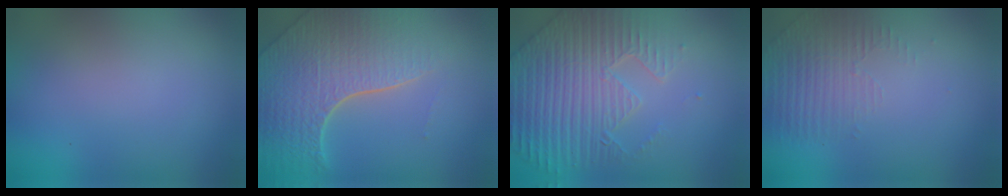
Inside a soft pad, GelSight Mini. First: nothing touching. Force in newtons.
{"total": 8.0, "press": 5.7, "slide": 5.7}
{"total": 7.8, "press": 5.8, "slide": 5.2}
{"total": 1.5, "press": 0.9, "slide": 1.2}